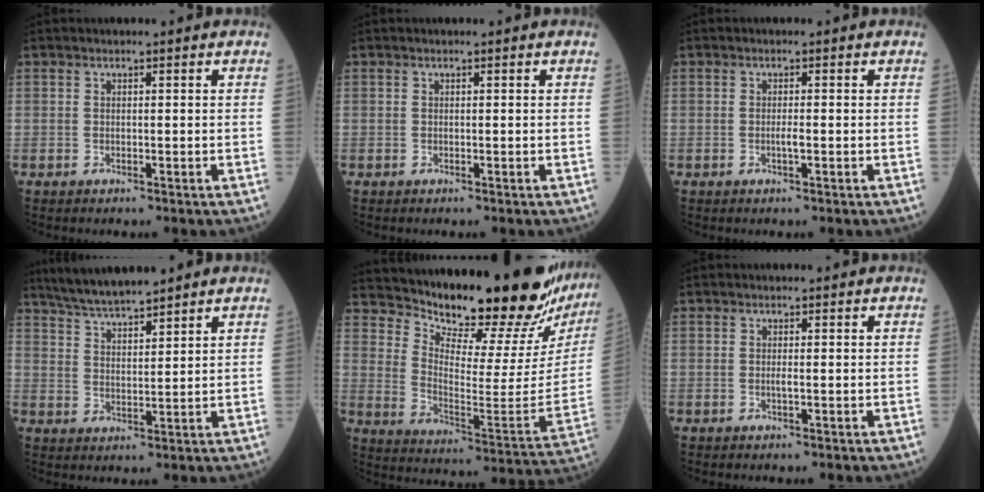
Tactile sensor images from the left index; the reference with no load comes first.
{"total": 0.0}
{"total": 1.2, "force": [-0.7, 0.0, 0.9], "torque": [-0.021, -0.005, -0.011]}
{"total": 7.9, "force": [7.1, 0.4, 3.4], "torque": [-0.067, 0.015, 0.133]}
{"total": 24.4, "force": [22.7, 1.8, 8.7], "torque": [-0.151, -0.127, 0.308]}
{"total": 0.6, "force": [-0.4, 0.0, 0.4], "torque": [-0.011, -0.006, -0.008]}